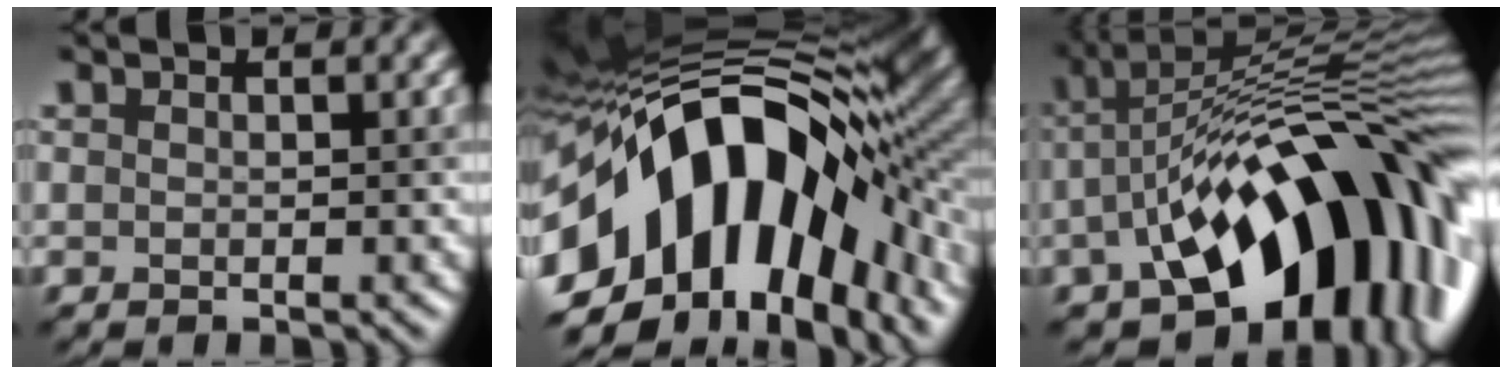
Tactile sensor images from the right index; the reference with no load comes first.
{"total": 18.4, "force": [-2.6, 10.5, 14.9], "torque": [-0.238, 0.017, -0.052]}
{"total": 15.8, "force": [-4.5, 8.6, 12.5], "torque": [-0.156, 0.015, -0.082]}